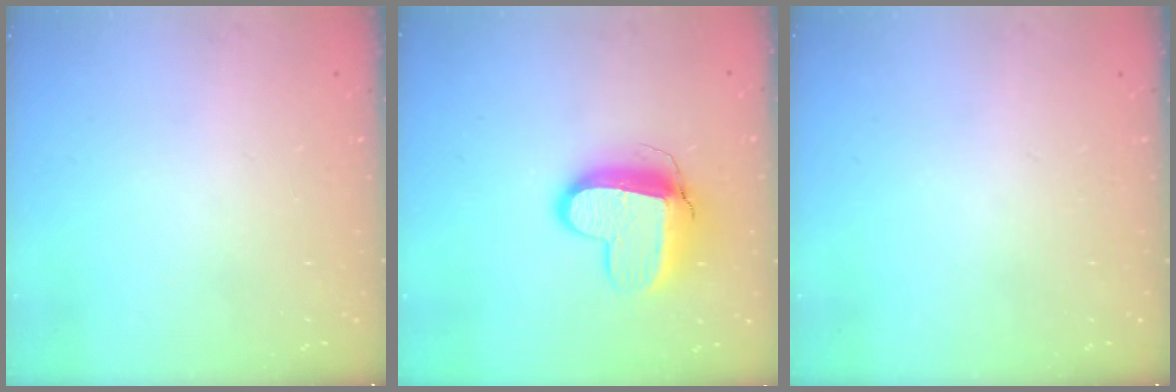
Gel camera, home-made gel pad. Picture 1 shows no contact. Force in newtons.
{"total": 12.4, "press": 12.3, "slide": 1.3}
{"total": 0.0}